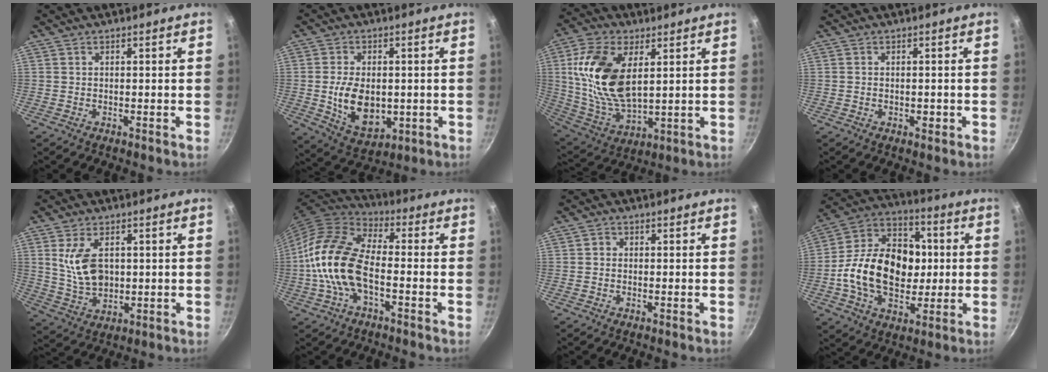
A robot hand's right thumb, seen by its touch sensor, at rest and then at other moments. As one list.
[{"total": 11.6, "force": [-0.8, 7.5, 8.8], "torque": [-0.136, -0.010, 0.002]}, {"total": 18.2, "force": [4.4, 10.1, 14.5], "torque": [-0.275, -0.015, 0.094]}, {"total": 1.5, "force": [-0.4, 1.0, 1.1], "torque": [-0.015, 0.001, -0.006]}, {"total": 9.6, "force": [1.9, 5.9, 7.3], "torque": [-0.124, -0.018, 0.047]}, {"total": 15.8, "force": [-3.0, 8.3, 13.1], "torque": [-0.240, 0.036, -0.075]}, {"total": 1.2, "force": [0.1, 1.1, 0.5], "torque": [-0.007, 0.006, -0.001]}, {"total": 22.0, "force": [-0.6, 15.7, 15.4], "torque": [-0.223, 0.033, -0.022]}]